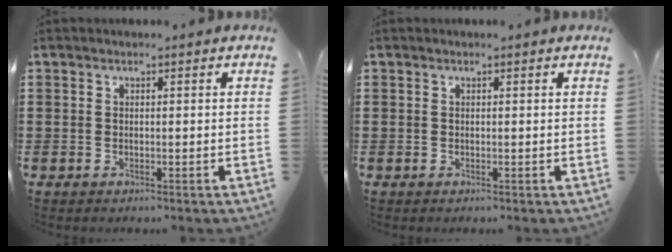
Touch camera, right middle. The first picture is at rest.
{"total": 0.0}